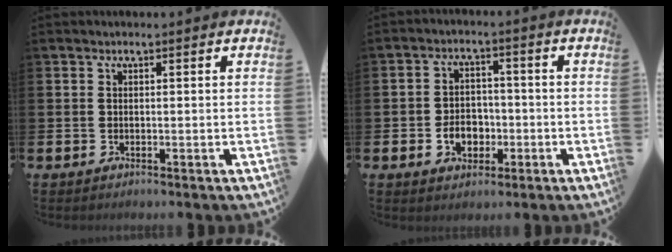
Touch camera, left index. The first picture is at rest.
{"total": 4.4, "force": [-1.5, 3.4, 2.3], "torque": [-0.033, 0.001, -0.035]}